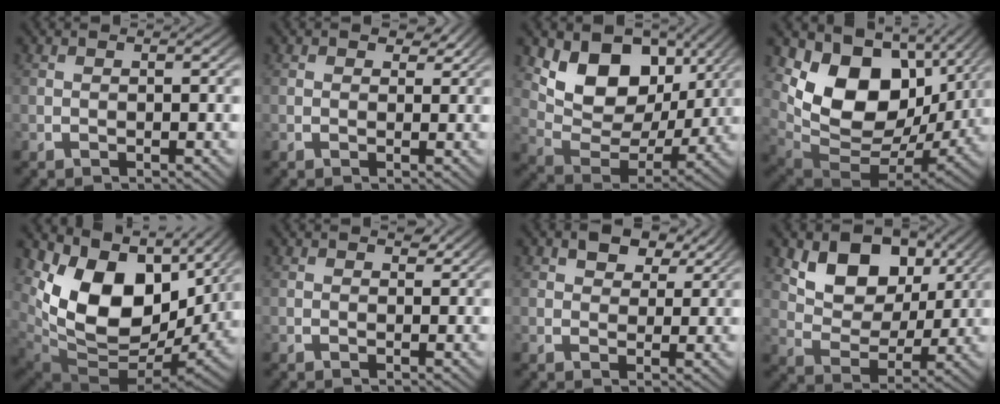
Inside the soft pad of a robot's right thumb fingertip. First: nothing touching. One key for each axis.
{"total": 1.6, "fx": 1.2, "fy": 0.8, "fz": 0.7, "tx": -0.001, "ty": -0.002, "tz": 0.019}
{"total": 11.0, "fx": 2.5, "fy": 7.4, "fz": 7.7, "tx": -0.149, "ty": -0.020, "tz": 0.043}
{"total": 15.8, "fx": 0.4, "fy": 11.0, "fz": 11.3, "tx": -0.231, "ty": -0.053, "tz": 0.028}
{"total": 15.5, "fx": 2.1, "fy": 9.7, "fz": 11.9, "tx": -0.252, "ty": -0.035, "tz": 0.056}
{"total": 1.0, "fx": 0.8, "fy": 0.4, "fz": 0.3, "tx": 0.003, "ty": -0.001, "tz": 0.013}
{"total": 3.8, "fx": 2.6, "fy": 2.0, "fz": 1.9, "tx": -0.027, "ty": 0.001, "tz": 0.043}
{"total": 8.5, "fx": 2.9, "fy": 5.6, "fz": 5.6, "tx": -0.103, "ty": -0.010, "tz": 0.051}